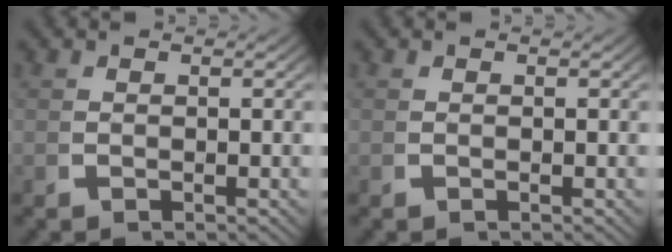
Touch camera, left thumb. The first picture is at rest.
{"total": 0.0}